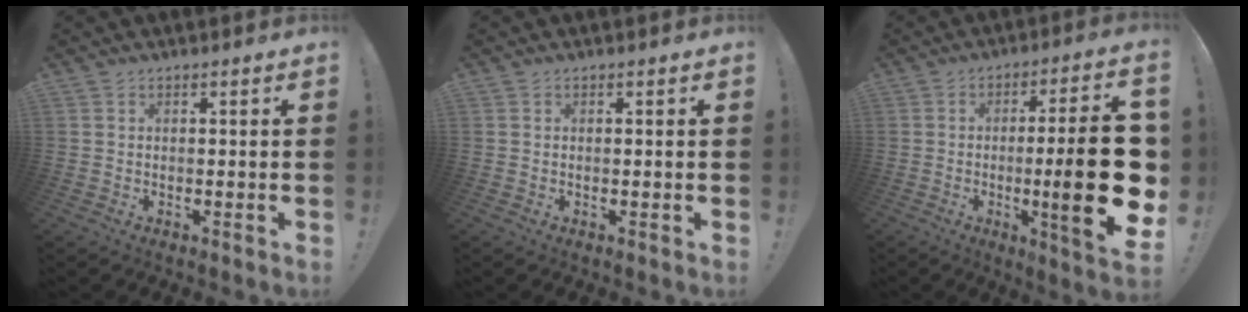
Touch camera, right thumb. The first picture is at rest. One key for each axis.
{"total": 0.0}
{"total": 22.4, "fx": -2.5, "fy": 3.5, "fz": 22.0, "tx": -0.328, "ty": -0.006, "tz": -0.030}